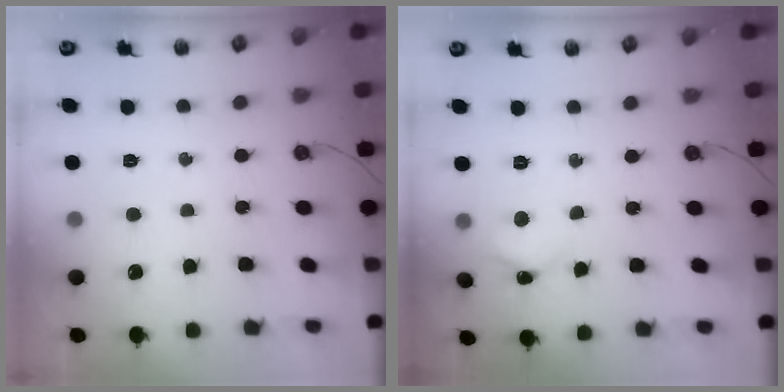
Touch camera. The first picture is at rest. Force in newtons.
{"total": 4.0, "press": 4.0, "slide": 0.4}